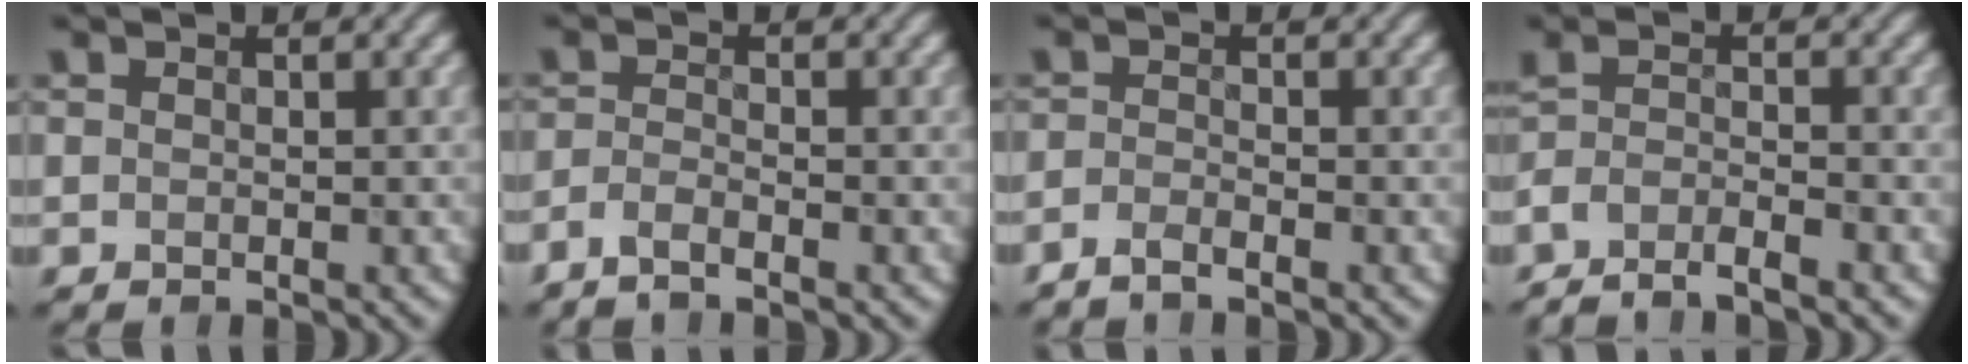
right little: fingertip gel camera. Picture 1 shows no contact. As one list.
[{"total": 1.8, "force": [-1.7, 0.2, 0.8], "torque": [-0.017, -0.004, -0.039]}, {"total": 1.6, "force": [-1.4, 0.2, 0.7], "torque": [-0.009, -0.005, -0.032]}, {"total": 3.3, "force": [-2.4, 0.4, 2.2], "torque": [-0.037, -0.002, -0.049]}]